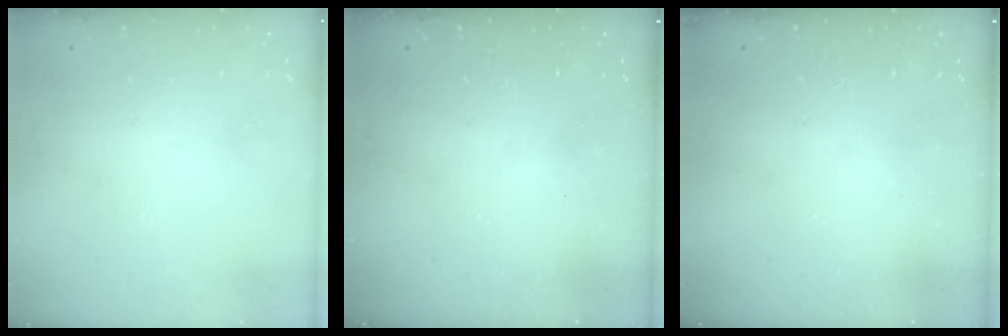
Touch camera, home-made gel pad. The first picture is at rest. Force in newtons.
{"total": 2.5, "press": 2.4, "slide": 0.8}
{"total": 2.3, "press": 2.2, "slide": 0.7}